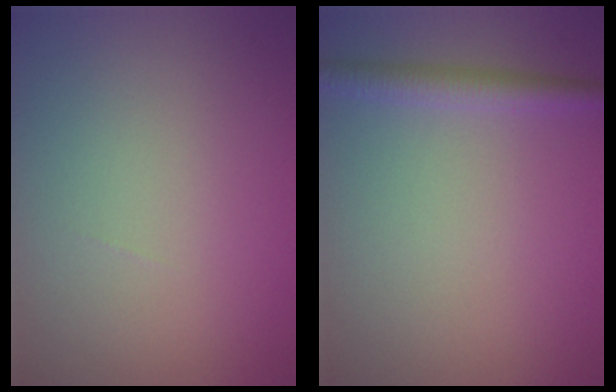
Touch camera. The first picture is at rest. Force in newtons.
{"total": 2.2, "press": 2.2, "slide": 0.1}